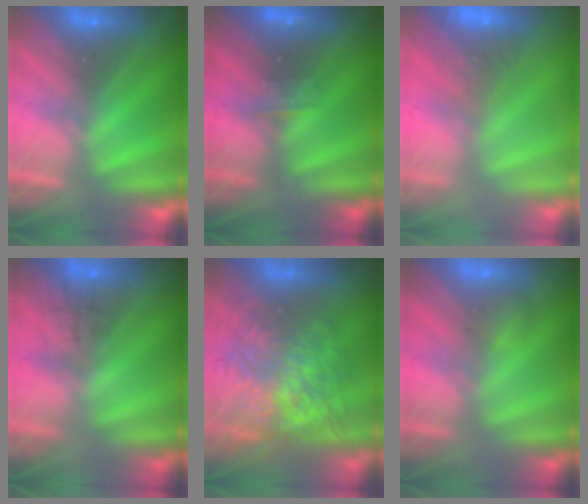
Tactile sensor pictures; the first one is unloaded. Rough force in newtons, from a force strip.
{"total": 2.5}
{"total": 7.5}
{"total": 1.6}
{"total": 10.4}
{"total": 2.6}